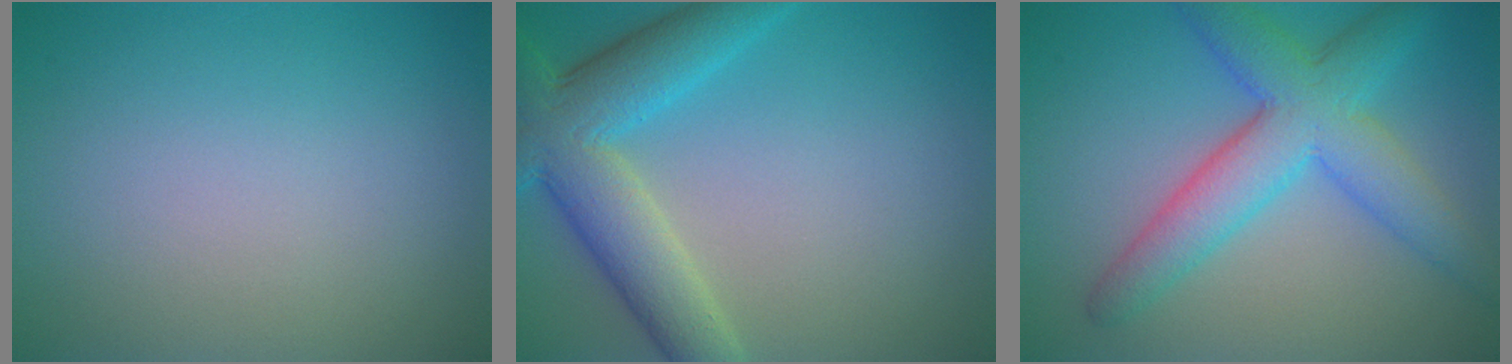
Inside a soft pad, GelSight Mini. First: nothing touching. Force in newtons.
{"total": 7.5, "press": 7.5, "slide": 0.3}
{"total": 6.8, "press": 6.8, "slide": 0.1}